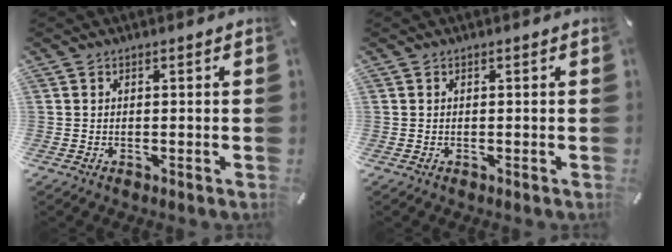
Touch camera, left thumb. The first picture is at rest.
{"total": 0.0}